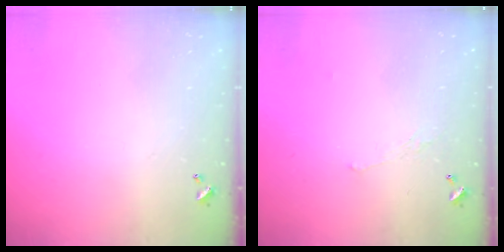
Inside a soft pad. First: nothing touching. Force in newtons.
{"total": 0.6, "press": 0.2, "slide": 0.6}